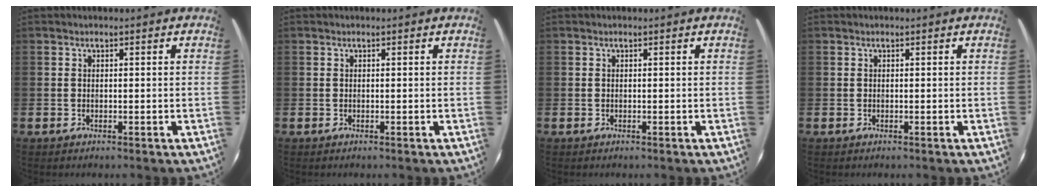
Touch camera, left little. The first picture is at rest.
{"total": 0.0}
{"total": 0.0}
{"total": 0.0}